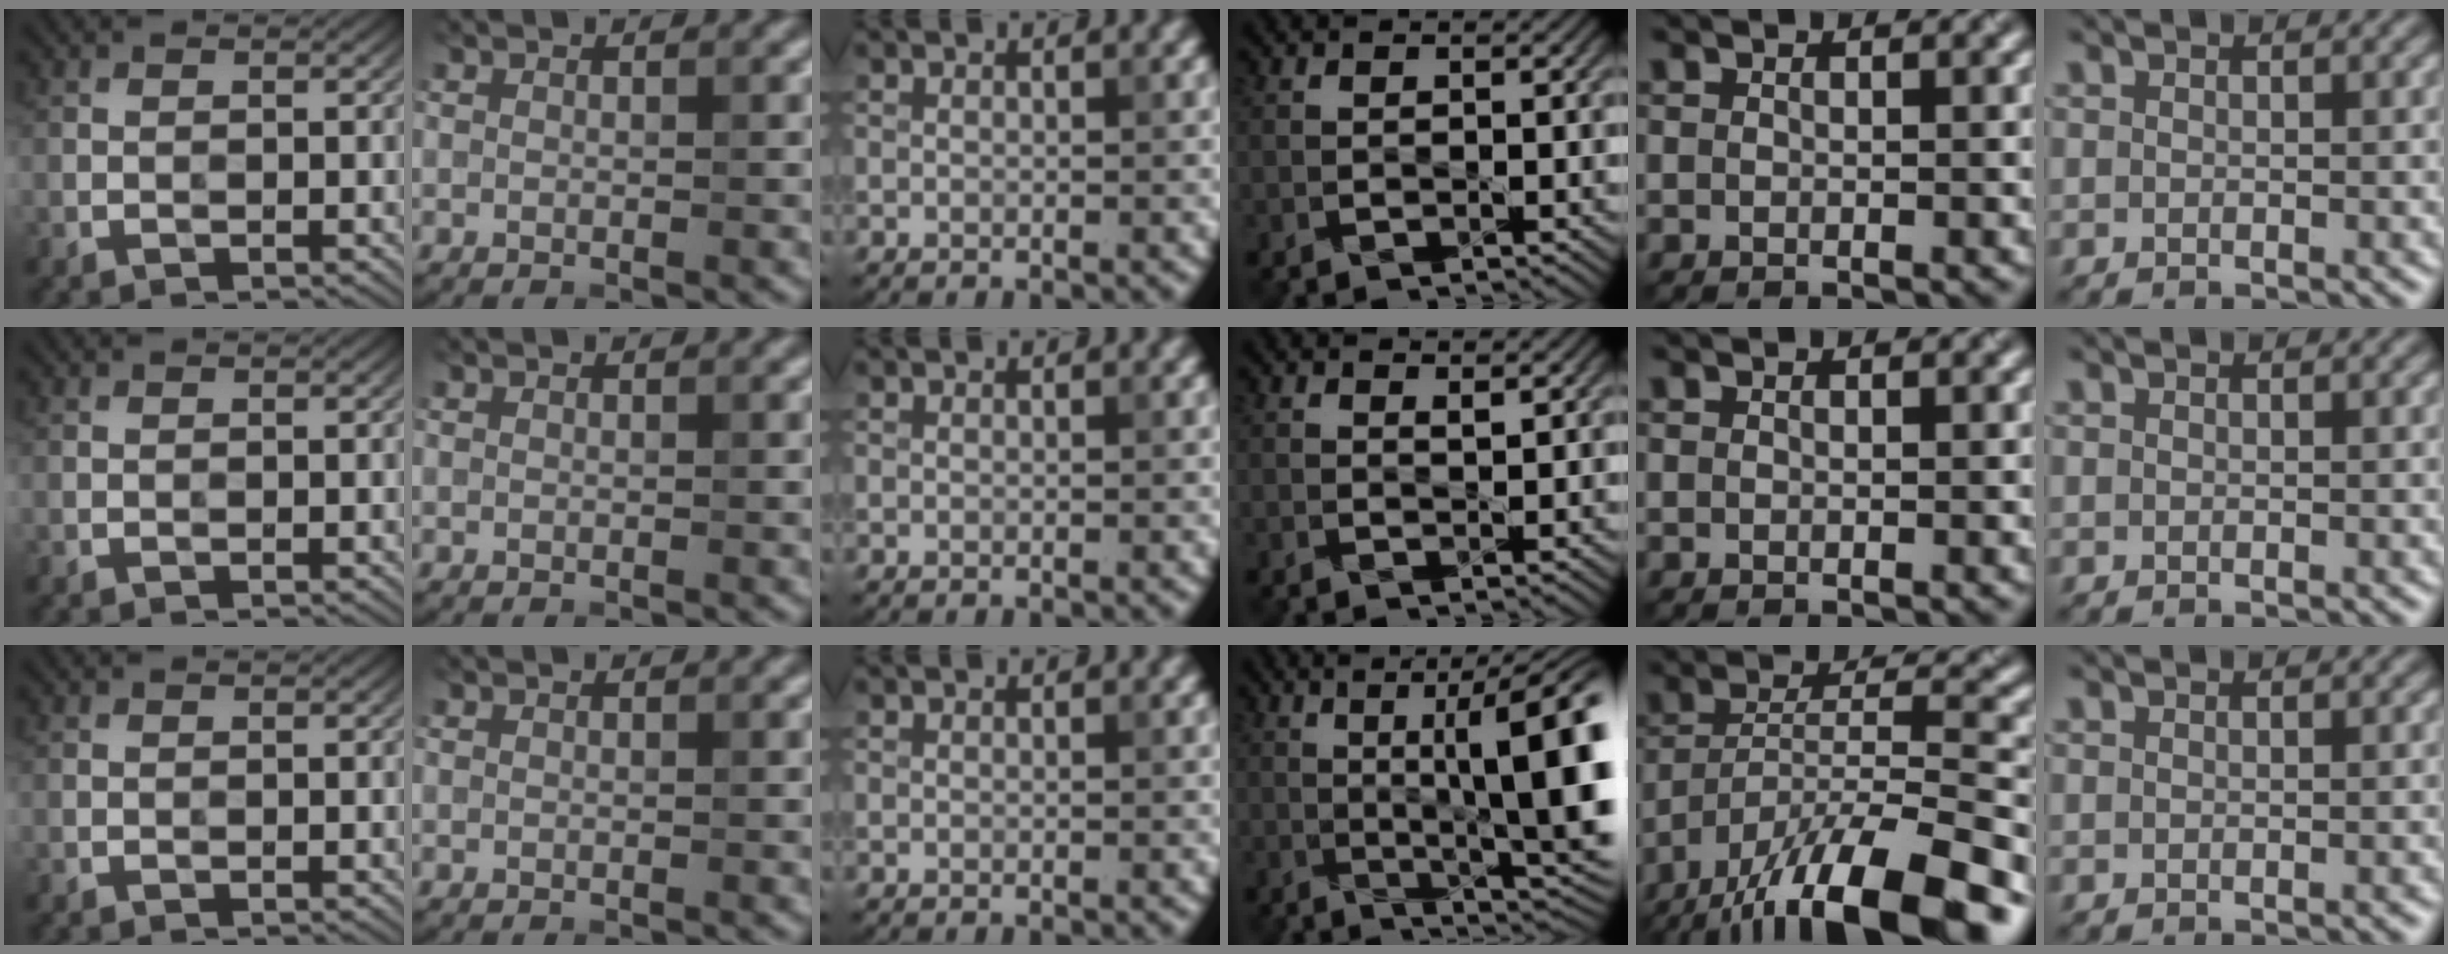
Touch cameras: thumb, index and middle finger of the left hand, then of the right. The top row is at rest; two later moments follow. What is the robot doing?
{"motion": "dispense", "object": "syringe"}